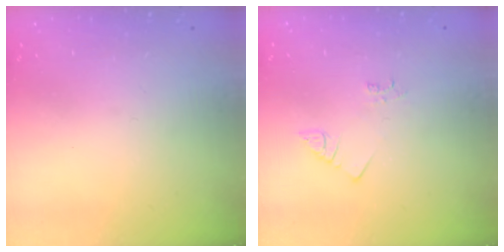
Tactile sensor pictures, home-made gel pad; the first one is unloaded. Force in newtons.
{"total": 2.5, "press": 2.5, "slide": 0.5}